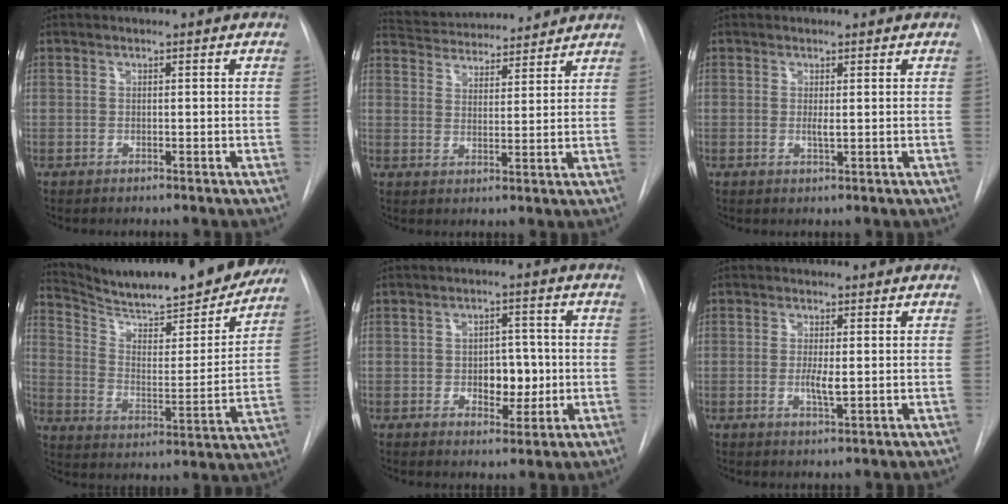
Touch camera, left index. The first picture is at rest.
{"total": 13.9, "force": [13.2, 2.6, 3.7], "torque": [-0.062, 0.023, 0.198]}
{"total": 1.1, "force": [0.0, 0.1, 1.1], "torque": [-0.023, -0.007, 0.000]}
{"total": 24.1, "force": [21.8, 3.4, 9.7], "torque": [-0.158, -0.046, 0.306]}
{"total": 5.7, "force": [-0.9, 3.4, 4.4], "torque": [-0.054, 0.002, -0.006]}
{"total": 2.6, "force": [-0.3, 0.5, 2.5], "torque": [-0.048, -0.009, -0.004]}